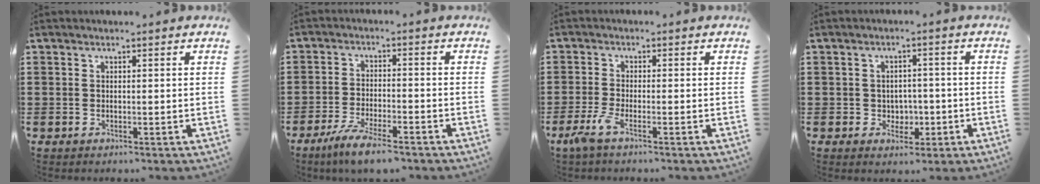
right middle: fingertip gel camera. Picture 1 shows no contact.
{"total": 5.4, "force": [-4.4, 0.5, 3.0], "torque": [-0.067, -0.009, -0.086]}
{"total": 3.3, "force": [-1.8, 0.5, 2.7], "torque": [-0.068, -0.009, -0.038]}
{"total": 2.7, "force": [-0.6, 2.4, 1.0], "torque": [-0.020, 0.000, -0.017]}